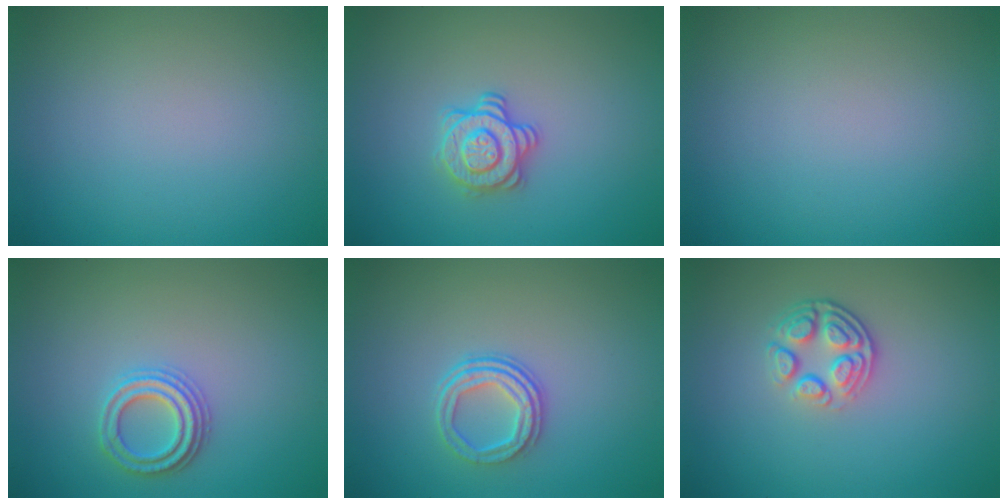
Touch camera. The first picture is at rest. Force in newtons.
{"total": 2.9, "press": 2.6, "slide": 1.2}
{"total": 0.0}
{"total": 2.5, "press": 2.4, "slide": 0.4}
{"total": 3.2, "press": 2.5, "slide": 2.0}
{"total": 3.5, "press": 2.6, "slide": 2.4}